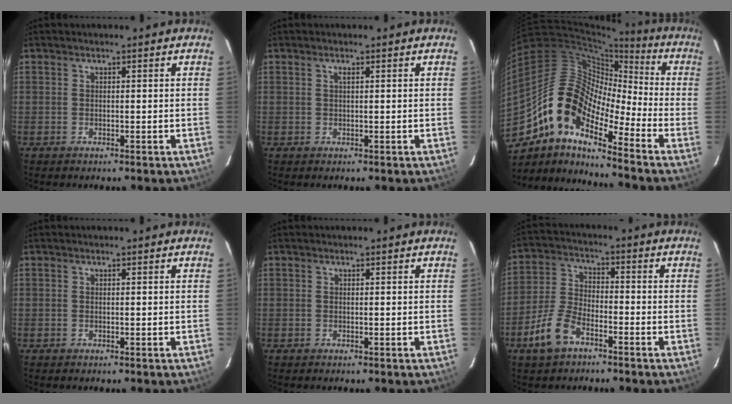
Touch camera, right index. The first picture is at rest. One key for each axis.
{"total": 0.6, "fx": 0.3, "fy": 0.0, "fz": 0.5, "tx": -0.009, "ty": 0.003, "tz": 0.004}
{"total": 15.4, "fx": -9.6, "fy": 5.8, "fz": 10.6, "tx": -0.175, "ty": 0.005, "tz": -0.197}
{"total": 0.0}
{"total": 0.0}
{"total": 9.0, "fx": -5.5, "fy": 4.2, "fz": 5.8, "tx": -0.131, "ty": 0.005, "tz": -0.108}